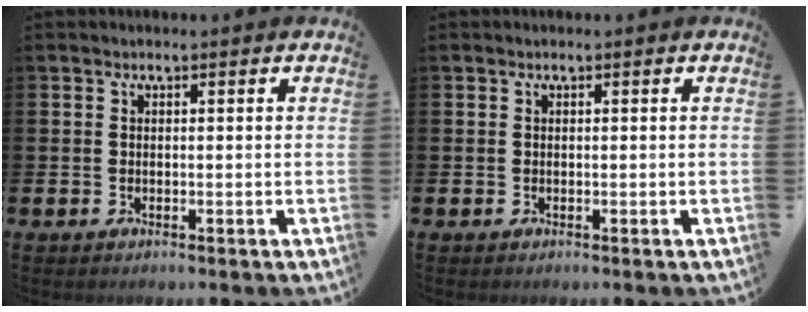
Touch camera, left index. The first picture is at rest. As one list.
[{"total": 0.0}]